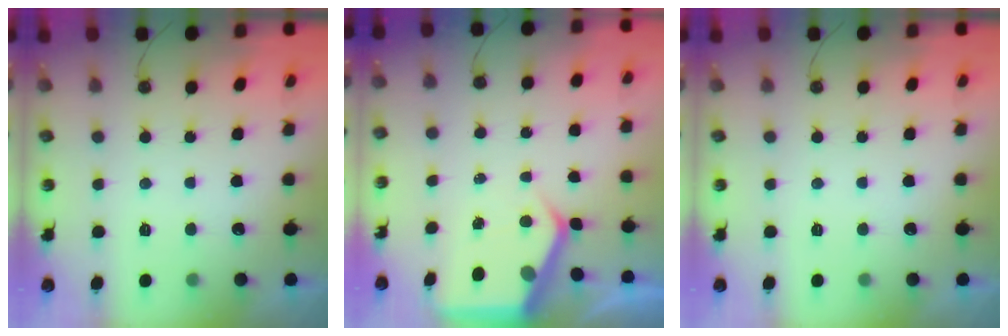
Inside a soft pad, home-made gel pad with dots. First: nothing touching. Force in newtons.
{"total": 5.1, "press": 5.1, "slide": 0.3}
{"total": 0.0}